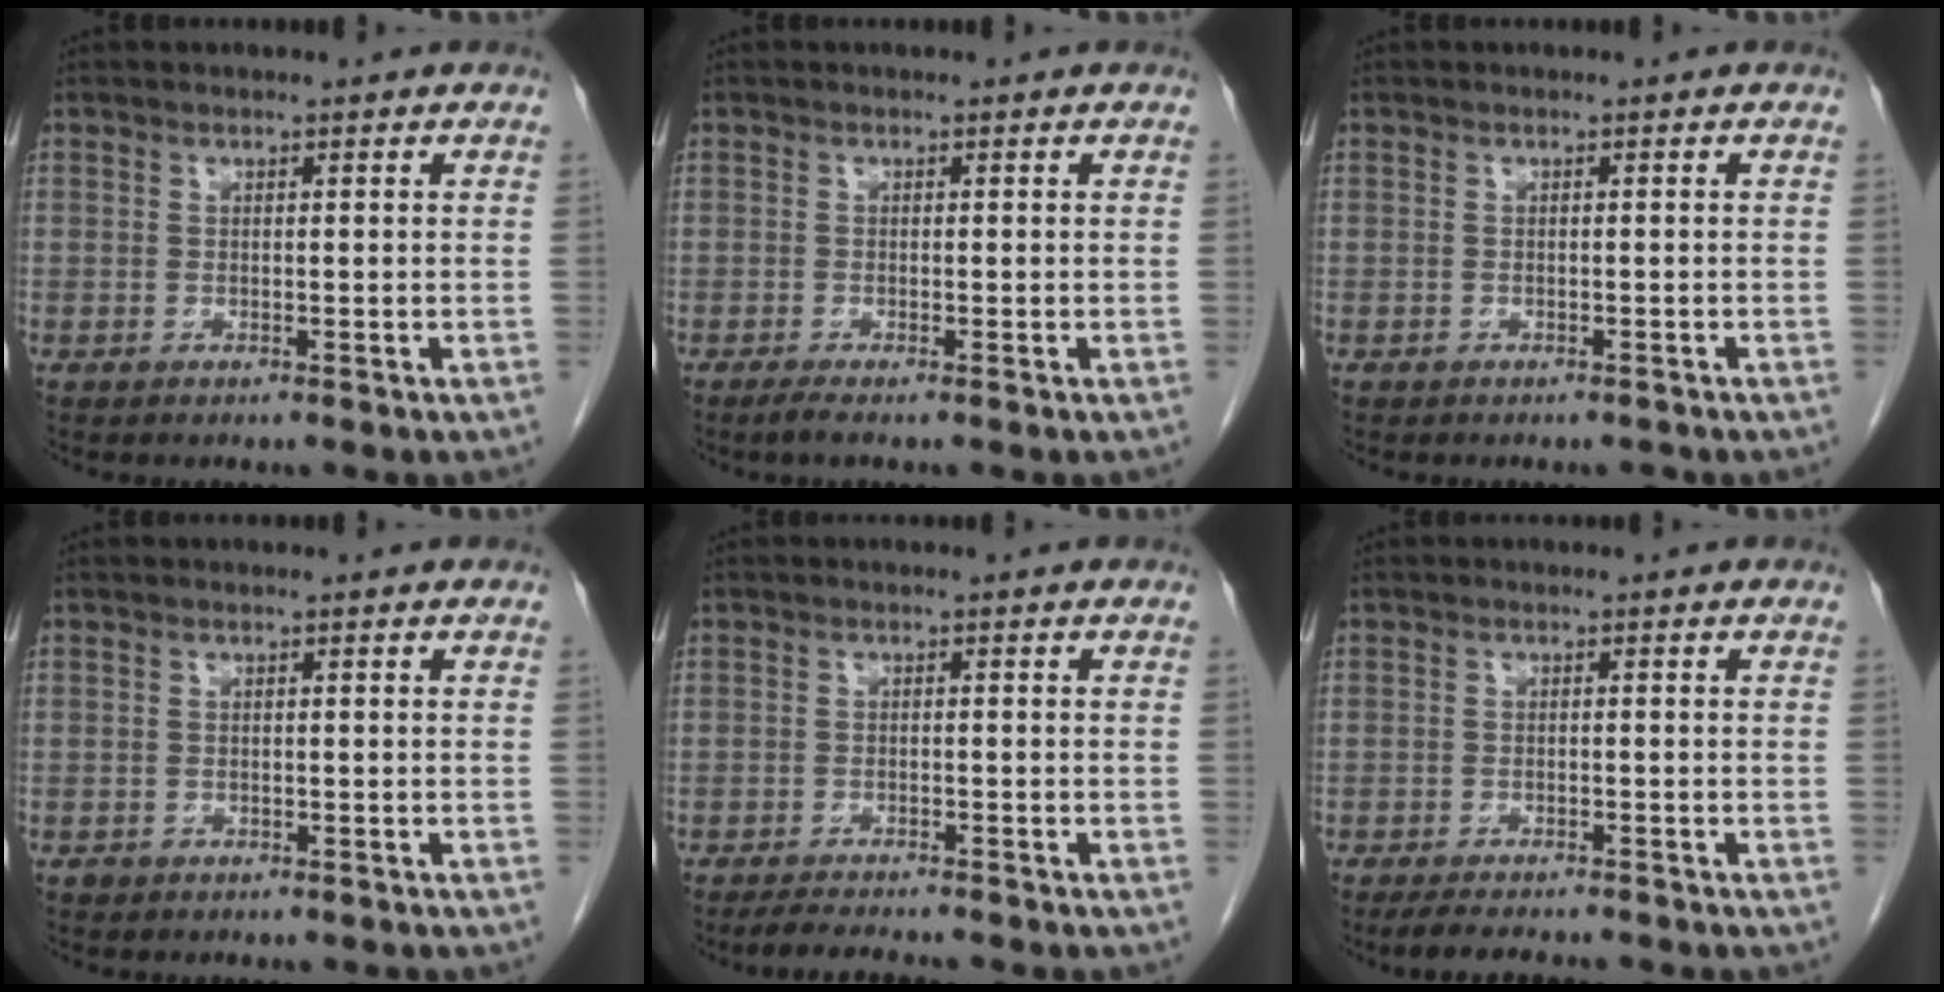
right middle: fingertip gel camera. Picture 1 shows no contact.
{"total": 1.2, "force": [-0.9, -0.1, 0.8], "torque": [-0.024, -0.006, -0.021]}
{"total": 0.9, "force": [-0.8, 0.4, 0.1], "torque": [-0.003, 0.001, -0.013]}
{"total": 1.0, "force": [-0.8, 0.7, 0.0], "torque": [-0.004, 0.003, -0.011]}
{"total": 5.0, "force": [-4.6, 0.3, 1.9], "torque": [-0.032, -0.016, -0.075]}
{"total": 6.3, "force": [-5.6, 1.1, 2.6], "torque": [-0.039, -0.013, -0.087]}